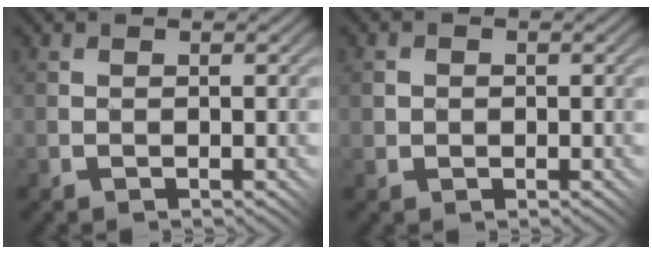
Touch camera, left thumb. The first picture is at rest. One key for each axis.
{"total": 1.7, "fx": 0.2, "fy": 1.6, "fz": 0.5, "tx": -0.017, "ty": 0.003, "tz": 0.002}